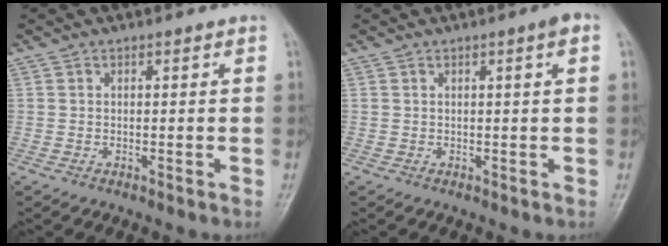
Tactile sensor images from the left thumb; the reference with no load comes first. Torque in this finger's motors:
{"motor_torque": [-0.03, 0.03, 0.03, -0.23, 0.03]}